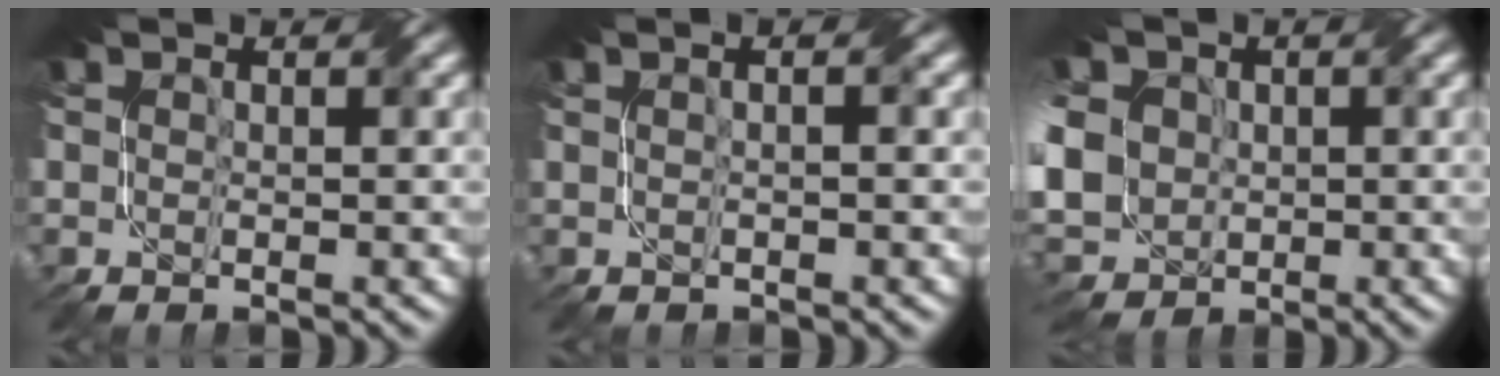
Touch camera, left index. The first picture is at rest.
{"total": 2.4, "force": [1.0, 1.1, 1.9], "torque": [-0.006, 0.012, -0.009]}
{"total": 12.1, "force": [0.9, 10.1, 6.5], "torque": [-0.159, 0.006, -0.019]}